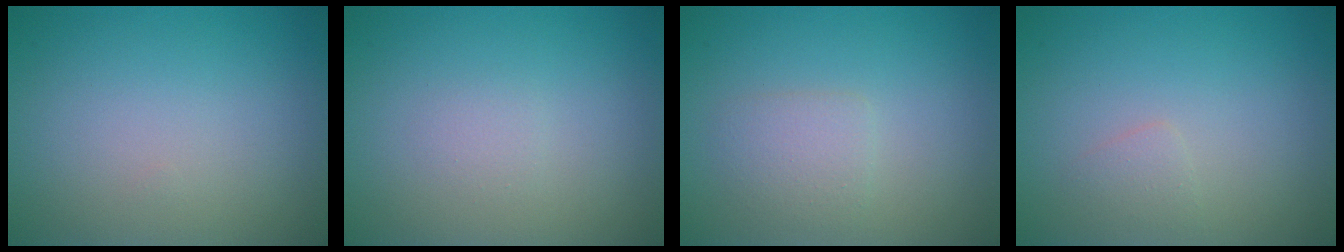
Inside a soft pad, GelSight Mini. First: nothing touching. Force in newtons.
{"total": 0.7, "press": 0.7, "slide": 0.0}
{"total": 1.9, "press": 1.9, "slide": 0.0}
{"total": 0.9, "press": 0.9, "slide": 0.1}